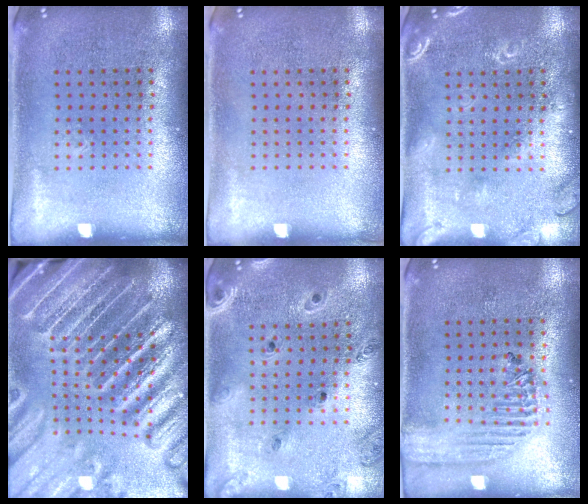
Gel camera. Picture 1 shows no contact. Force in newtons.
{"total": 0.0}
{"total": 2.8, "press": 2.7, "slide": 0.4}
{"total": 5.7, "press": 5.0, "slide": 2.8}
{"total": 0.8, "press": 0.8, "slide": 0.1}
{"total": 1.8, "press": 1.6, "slide": 0.7}